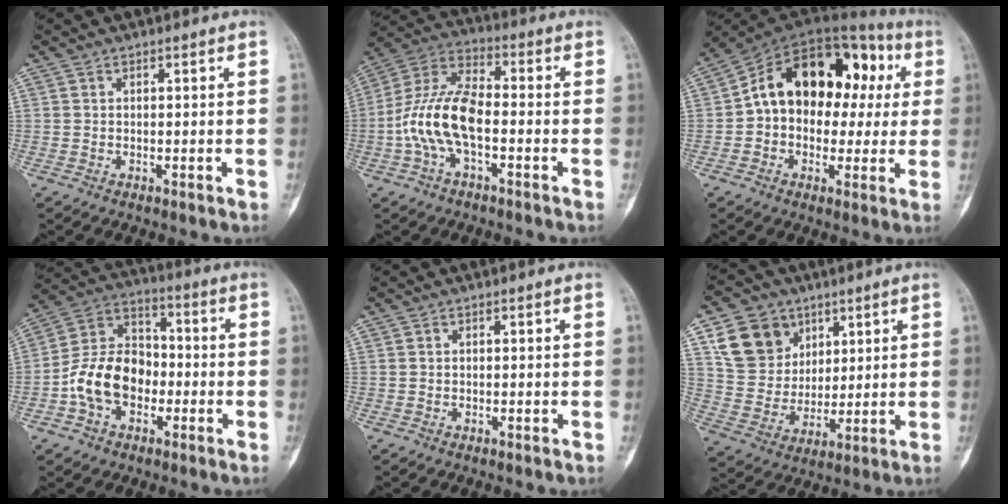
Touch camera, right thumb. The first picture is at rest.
{"total": 12.9, "force": [-2.8, 6.1, 11.1], "torque": [-0.232, 0.040, -0.059]}
{"total": 21.1, "force": [2.9, 14.2, 15.4], "torque": [-0.196, 0.054, 0.039]}
{"total": 13.5, "force": [-3.5, 9.7, 8.7], "torque": [-0.141, 0.045, -0.070]}
{"total": 0.0}
{"total": 13.1, "force": [6.3, 10.5, 4.6], "torque": [-0.057, -0.020, 0.128]}